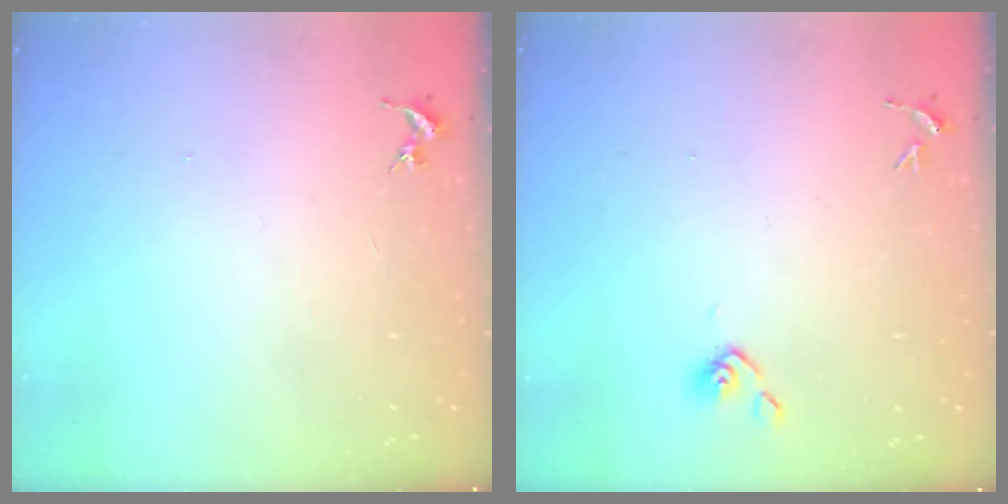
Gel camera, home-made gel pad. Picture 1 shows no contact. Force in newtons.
{"total": 3.6, "press": 3.5, "slide": 0.9}